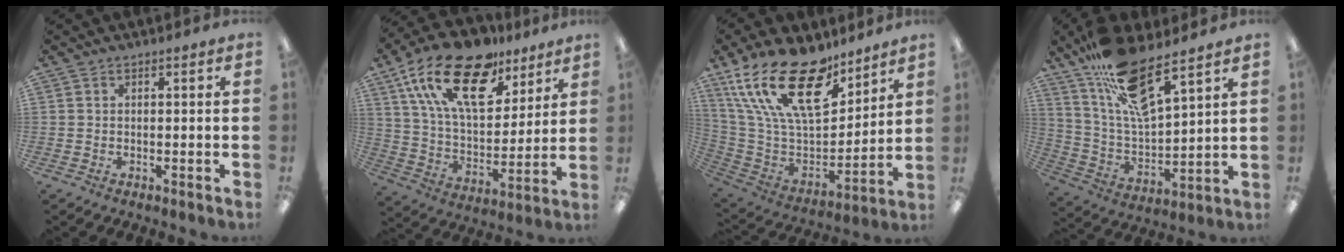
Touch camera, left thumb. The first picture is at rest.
{"total": 22.7, "force": [13.8, 11.1, 14.2], "torque": [-0.269, -0.069, 0.240]}
{"total": 25.5, "force": [15.2, 12.2, 16.5], "torque": [-0.318, -0.094, 0.274]}
{"total": 16.0, "force": [11.9, 3.9, 10.0], "torque": [-0.200, -0.067, 0.207]}